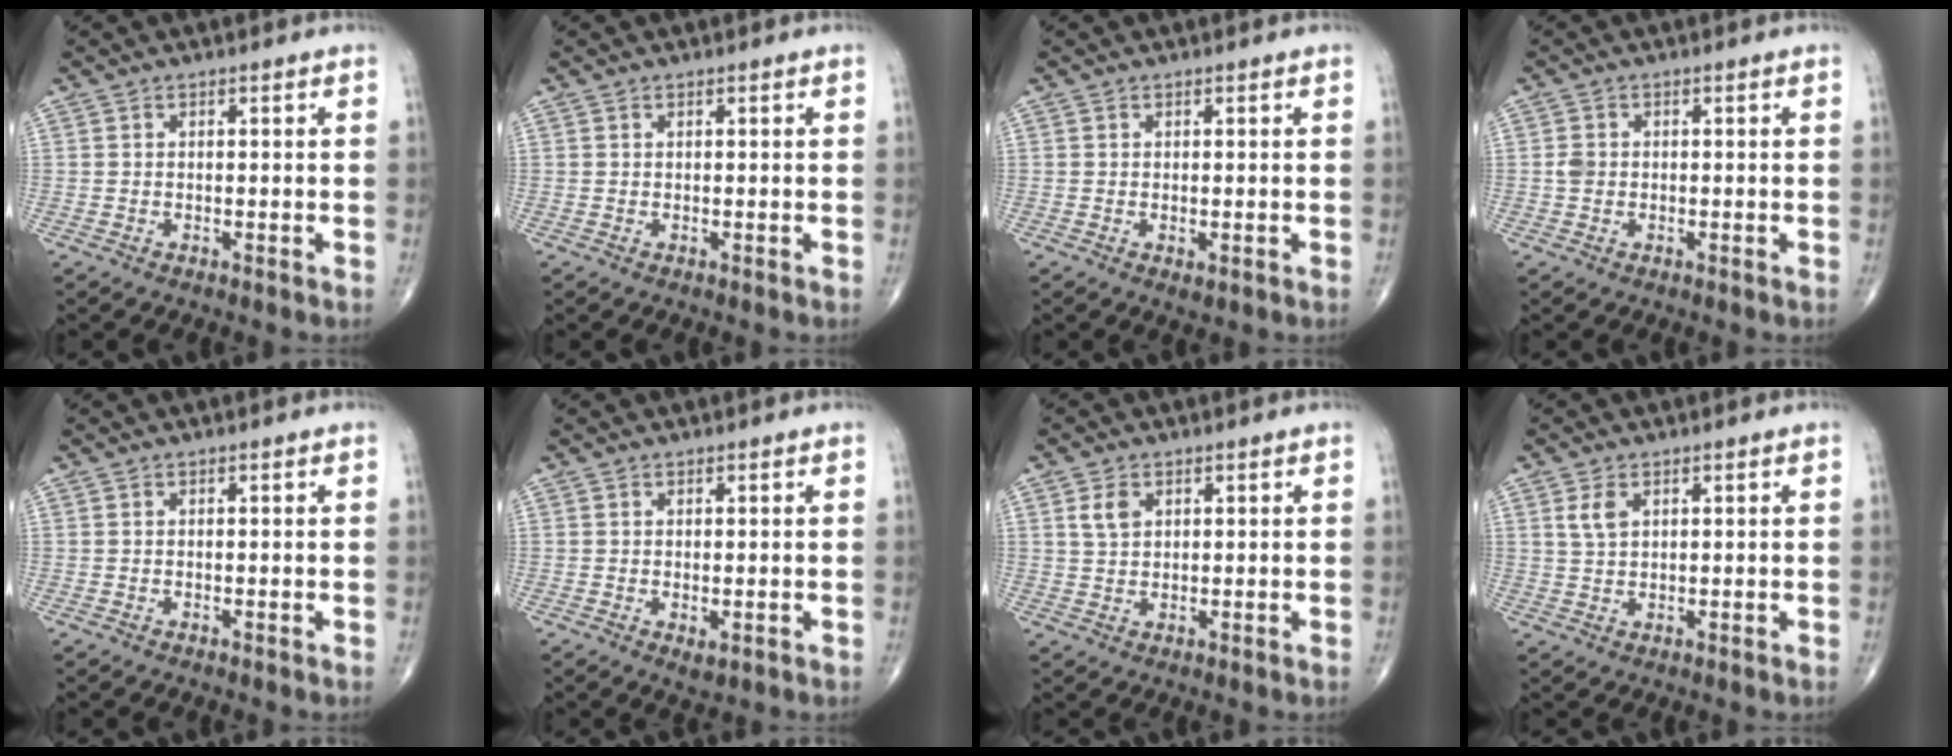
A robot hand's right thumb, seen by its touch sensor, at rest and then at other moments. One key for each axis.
{"total": 0.0}
{"total": 1.1, "fx": -0.2, "fy": 0.6, "fz": 1.0, "tx": -0.014, "ty": -0.004, "tz": -0.002}
{"total": 1.7, "fx": 0.0, "fy": 1.5, "fz": 0.9, "tx": -0.014, "ty": 0.005, "tz": -0.001}
{"total": 0.0}
{"total": 1.8, "fx": -0.4, "fy": 0.9, "fz": 1.5, "tx": -0.022, "ty": -0.005, "tz": -0.002}
{"total": 3.3, "fx": 1.3, "fy": 2.2, "fz": 2.1, "tx": -0.034, "ty": -0.002, "tz": 0.029}
{"total": 3.1, "fx": 1.3, "fy": 1.8, "fz": 2.1, "tx": -0.039, "ty": -0.002, "tz": 0.030}